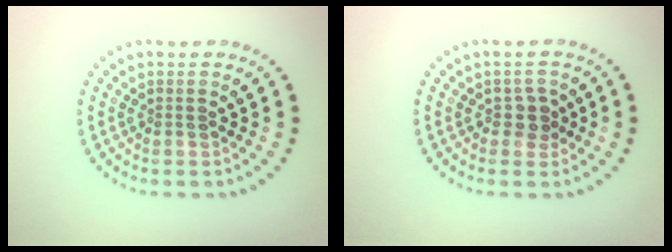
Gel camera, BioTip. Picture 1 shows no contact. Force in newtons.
{"total": 1.4, "press": 1.4, "slide": 0.5}